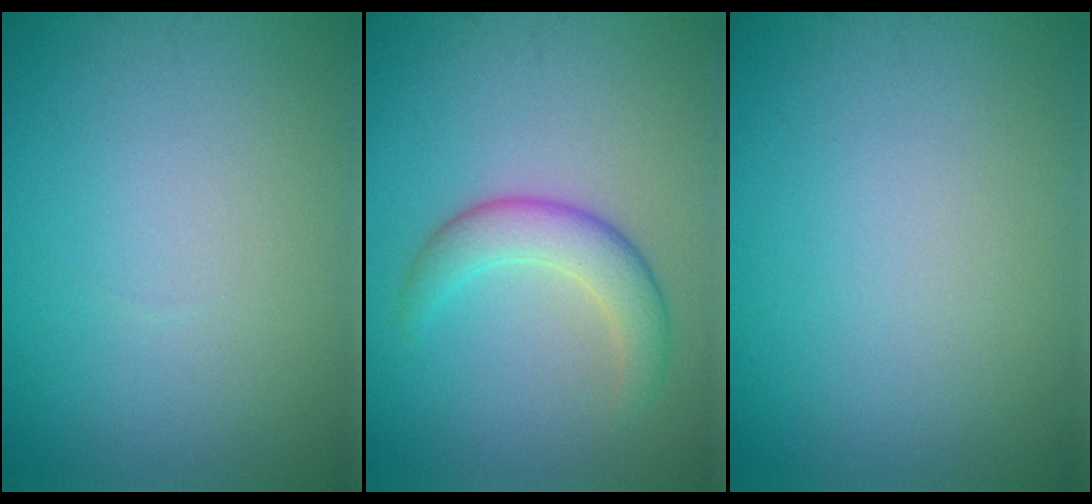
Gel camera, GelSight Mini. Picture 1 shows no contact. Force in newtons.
{"total": 3.6, "press": 3.6, "slide": 0.1}
{"total": 0.0}